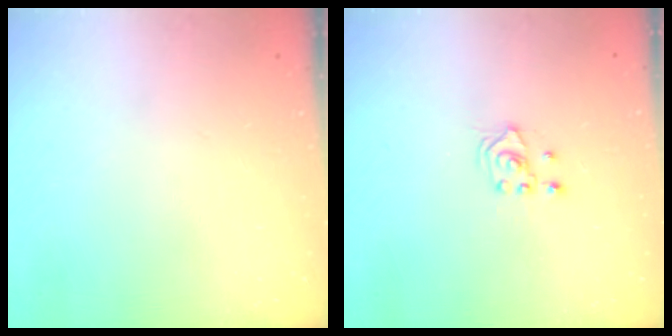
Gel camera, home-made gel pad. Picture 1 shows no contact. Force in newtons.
{"total": 1.8, "press": 1.8, "slide": 0.2}